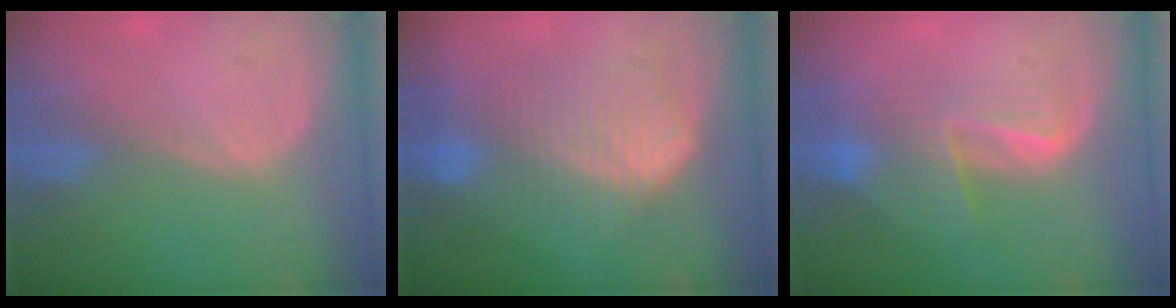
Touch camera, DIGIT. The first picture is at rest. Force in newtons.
{"total": 9.5, "press": 9.5, "slide": 0.7}
{"total": 6.7, "press": 6.3, "slide": 2.2}